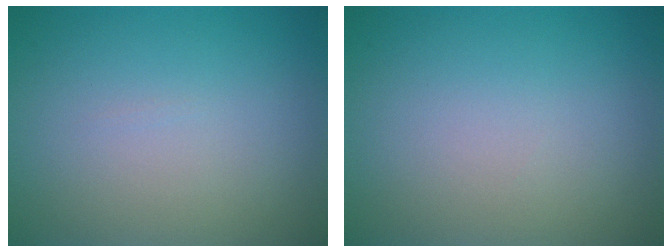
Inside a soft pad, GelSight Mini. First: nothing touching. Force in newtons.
{"total": 0.0}